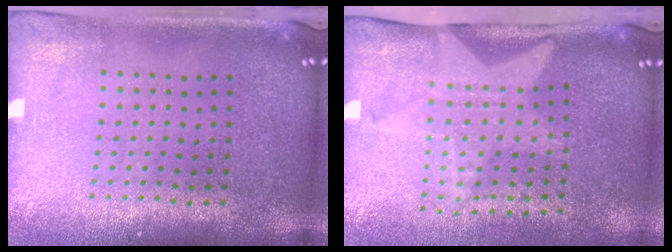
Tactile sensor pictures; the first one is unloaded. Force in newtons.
{"total": 2.1, "press": 1.6, "slide": 1.3}